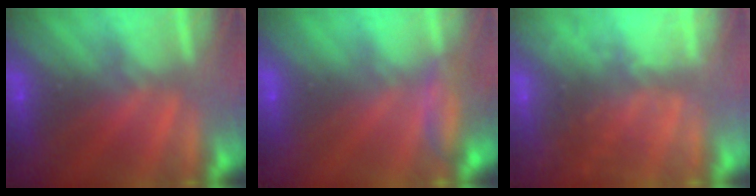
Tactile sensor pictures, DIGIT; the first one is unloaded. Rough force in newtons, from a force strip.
{"total": 2.5}
{"total": 8.3}